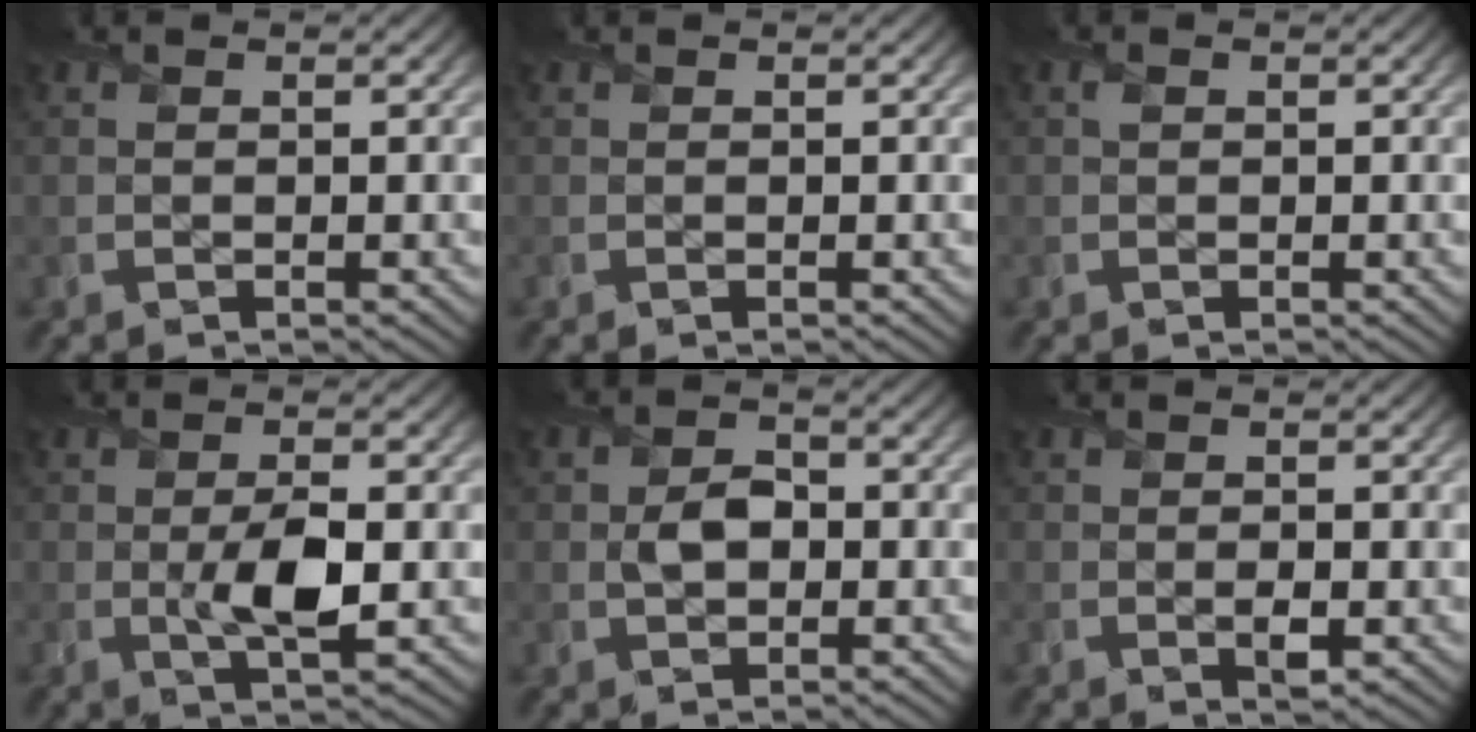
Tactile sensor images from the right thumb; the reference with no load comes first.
{"total": 0.0}
{"total": 0.5, "force": [0.2, 0.4, 0.2], "torque": [-0.005, 0.000, 0.003]}
{"total": 4.6, "force": [-0.5, 1.8, 4.2], "torque": [-0.080, -0.008, -0.006]}
{"total": 2.8, "force": [-0.2, 2.1, 1.8], "torque": [-0.036, -0.005, -0.005]}
{"total": 1.1, "force": [-0.3, 0.5, 0.9], "torque": [-0.013, -0.008, -0.002]}